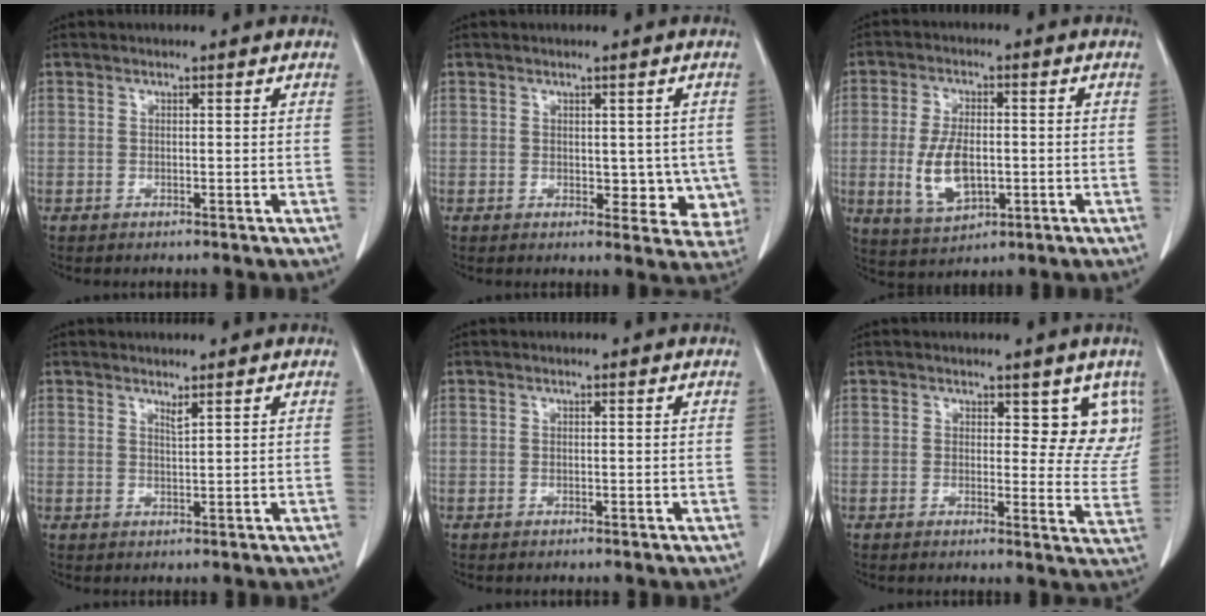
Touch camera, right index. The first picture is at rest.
{"total": 5.5, "force": [0.1, 3.5, 4.2], "torque": [-0.022, -0.004, 0.006]}
{"total": 8.2, "force": [-1.4, 3.9, 7.0], "torque": [-0.148, -0.002, -0.015]}
{"total": 1.0, "force": [0.8, -0.2, 0.6], "torque": [-0.013, -0.009, 0.016]}
{"total": 0.0}
{"total": 7.2, "force": [4.4, 3.9, 4.2], "torque": [-0.020, -0.017, 0.041]}